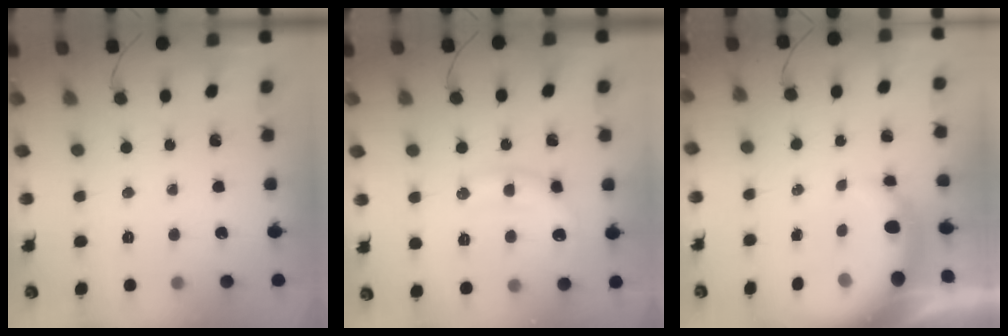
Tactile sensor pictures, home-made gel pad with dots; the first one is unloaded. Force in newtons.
{"total": 11.6, "press": 11.6, "slide": 0.6}
{"total": 7.5, "press": 7.4, "slide": 1.3}